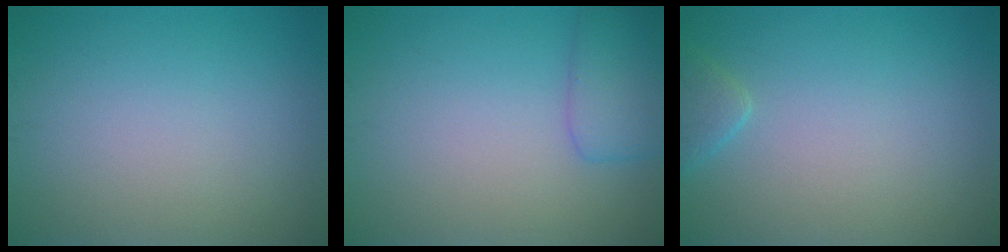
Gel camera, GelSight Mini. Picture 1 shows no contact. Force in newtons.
{"total": 2.9, "press": 2.9, "slide": 0.1}
{"total": 1.6, "press": 1.6, "slide": 0.1}